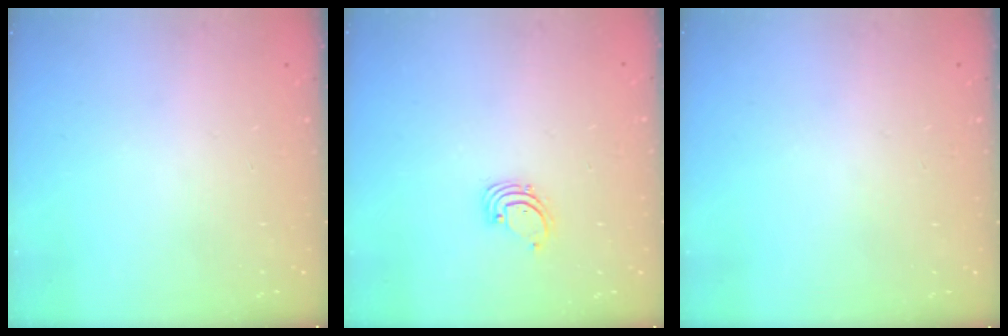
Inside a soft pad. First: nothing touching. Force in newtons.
{"total": 1.4, "press": 1.4, "slide": 0.1}
{"total": 0.0}